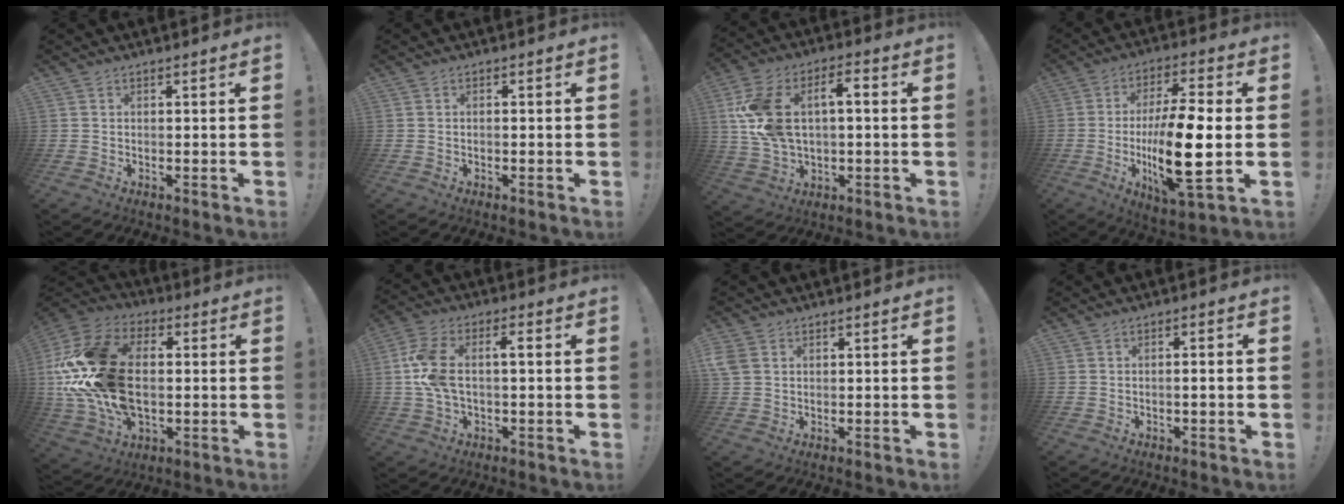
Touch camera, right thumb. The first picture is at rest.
{"total": 0.9, "force": [-0.6, 0.0, 0.7], "torque": [-0.020, 0.003, -0.009]}
{"total": 14.8, "force": [2.4, 9.0, 11.5], "torque": [-0.221, 0.008, 0.041]}
{"total": 19.1, "force": [-3.0, 5.2, 18.2], "torque": [-0.336, 0.001, -0.049]}
{"total": 26.4, "force": [0.1, 17.3, 20.0], "torque": [-0.390, 0.023, 0.013]}
{"total": 10.0, "force": [0.2, 4.7, 8.9], "torque": [-0.173, 0.007, 0.003]}
{"total": 4.0, "force": [1.6, 3.0, 2.0], "torque": [-0.042, 0.001, 0.033]}
{"total": 2.2, "force": [-0.9, -0.2, 2.0], "torque": [-0.040, 0.003, -0.016]}